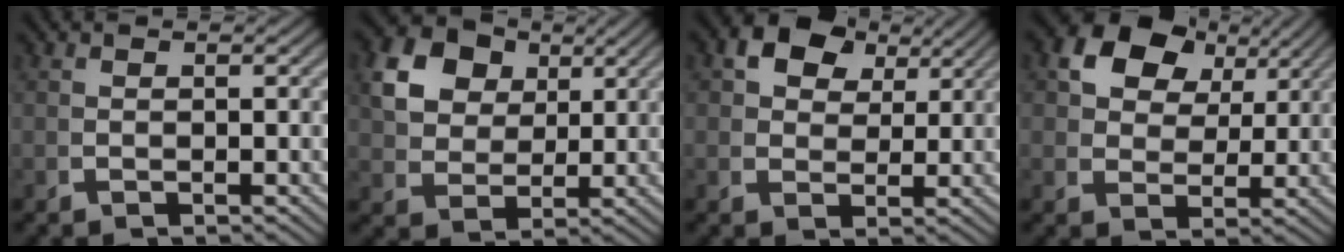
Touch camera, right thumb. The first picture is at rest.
{"total": 10.4, "force": [3.7, 8.0, 5.5], "torque": [-0.123, -0.008, 0.067]}
{"total": 6.7, "force": [3.3, 4.6, 3.6], "torque": [-0.068, -0.003, 0.057]}
{"total": 8.4, "force": [3.7, 5.9, 4.7], "torque": [-0.107, -0.011, 0.072]}